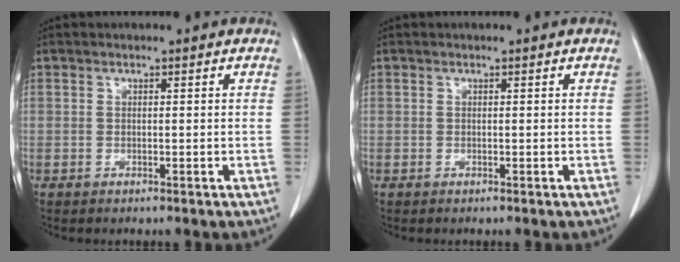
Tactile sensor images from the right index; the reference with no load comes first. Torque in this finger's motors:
{"motor_torque": [-0.01, 0.01, 0.00, 0.00]}